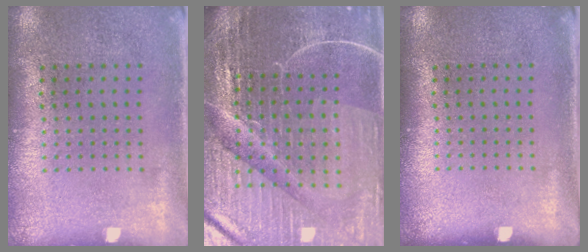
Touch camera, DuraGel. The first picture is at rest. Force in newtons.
{"total": 5.8, "press": 5.3, "slide": 2.4}
{"total": 0.0}